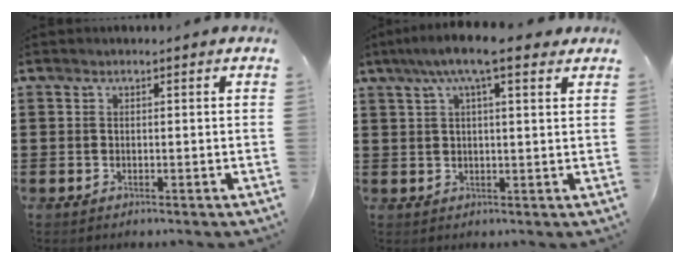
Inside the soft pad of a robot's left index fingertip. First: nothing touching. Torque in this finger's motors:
{"motor_torque": [1.07, -1.07, 0.64, 0.21]}